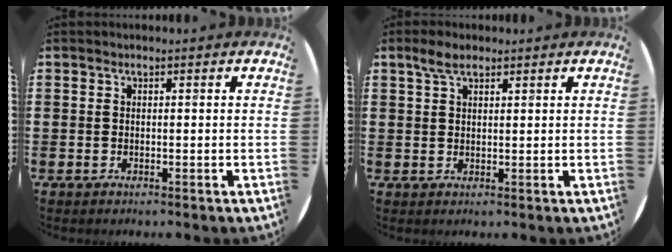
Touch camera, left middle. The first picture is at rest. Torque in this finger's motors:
{"motor_torque": [0.12, -0.07, 0.03, 0.02]}